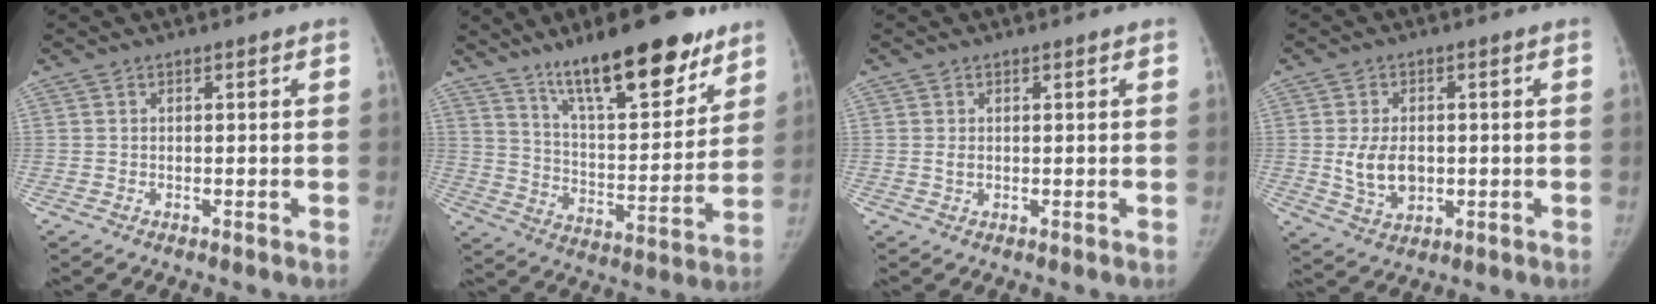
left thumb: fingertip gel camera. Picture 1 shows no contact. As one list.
[{"total": 21.4, "force": [14.7, 6.5, 14.2], "torque": [-0.179, -0.076, 0.239]}, {"total": 1.2, "force": [0.2, 0.9, 0.8], "torque": [-0.014, -0.001, 0.004]}, {"total": 7.6, "force": [-0.3, 5.2, 5.5], "torque": [-0.085, -0.007, 0.004]}]